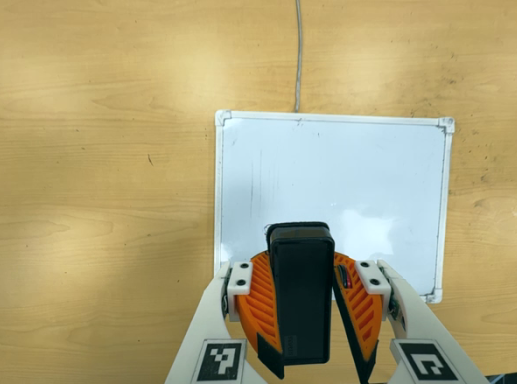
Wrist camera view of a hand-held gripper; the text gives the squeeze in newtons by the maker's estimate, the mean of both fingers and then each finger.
{"total": 9.4, "left": 9.6, "right": 9.1}